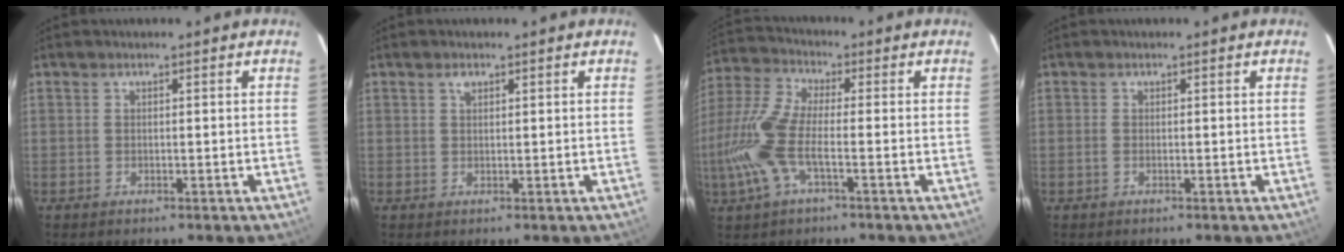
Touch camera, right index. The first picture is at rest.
{"total": 1.0, "force": [0.6, 0.6, 0.6], "torque": [-0.011, 0.004, 0.011]}
{"total": 12.1, "force": [-3.3, 3.7, 11.0], "torque": [-0.254, -0.002, -0.071]}
{"total": 0.7, "force": [-0.2, 0.2, 0.7], "torque": [-0.016, 0.000, -0.005]}